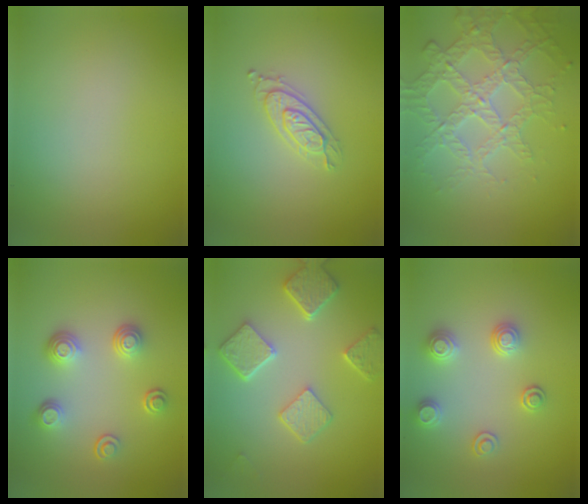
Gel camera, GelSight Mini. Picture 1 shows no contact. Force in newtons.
{"total": 2.4, "press": 2.2, "slide": 0.9}
{"total": 3.7, "press": 3.6, "slide": 0.7}
{"total": 3.7, "press": 2.7, "slide": 2.6}
{"total": 5.2, "press": 4.1, "slide": 3.2}
{"total": 2.6, "press": 2.6, "slide": 0.4}